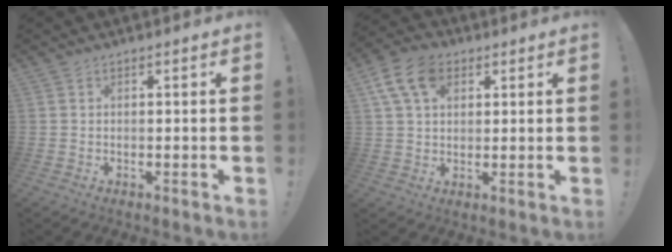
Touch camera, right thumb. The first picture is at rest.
{"total": 11.3, "force": [4.6, 7.6, 7.0], "torque": [-0.132, 0.001, 0.090]}